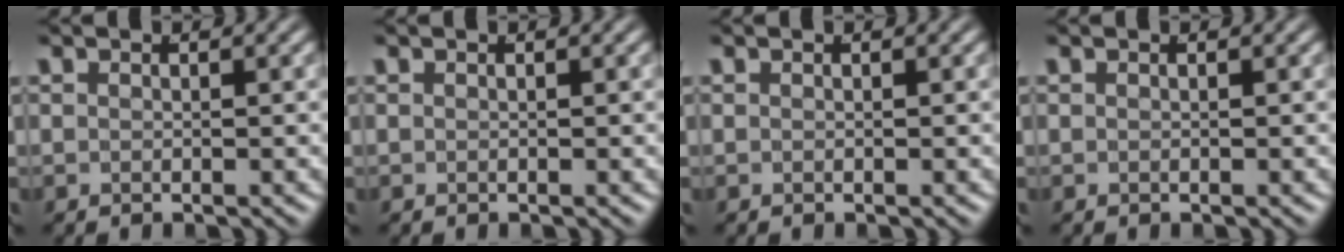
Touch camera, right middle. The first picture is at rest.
{"total": 0.0}
{"total": 0.0}
{"total": 0.0}